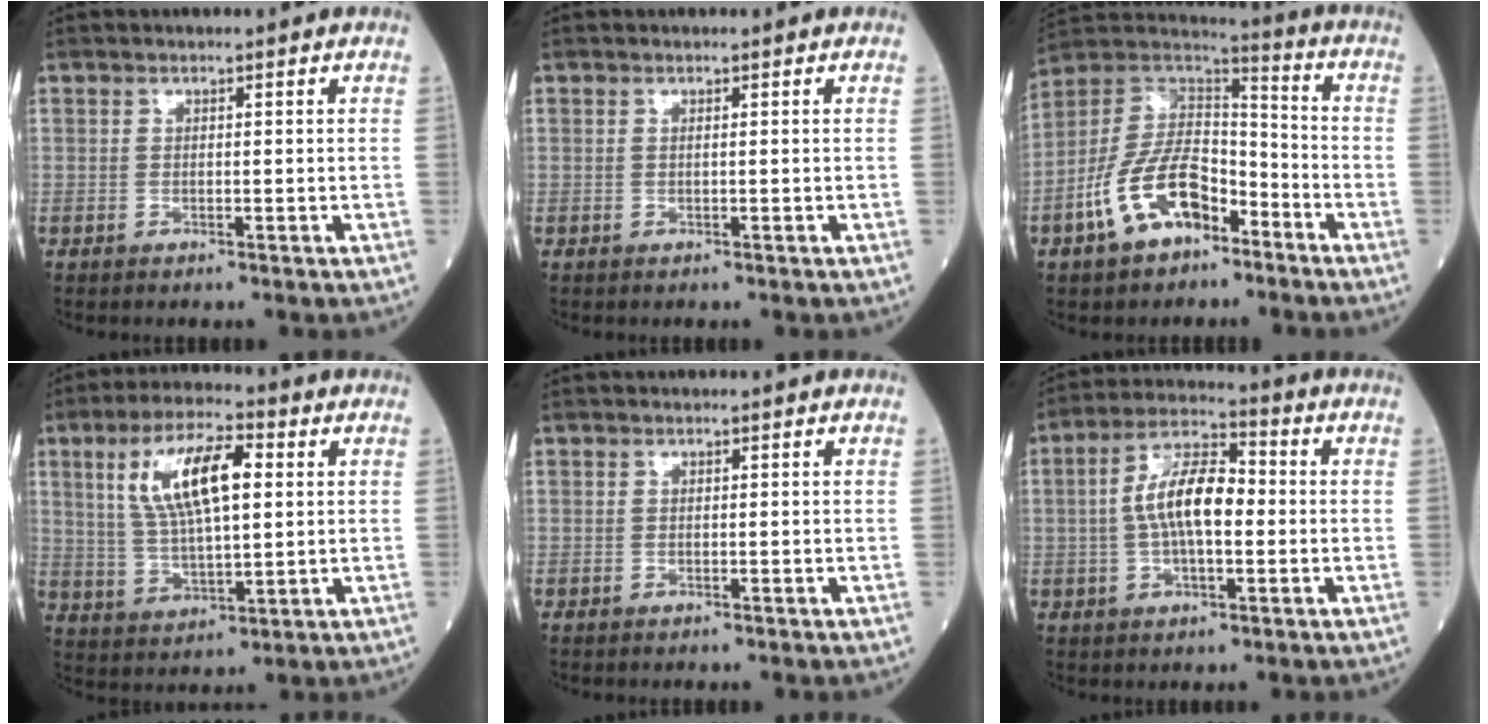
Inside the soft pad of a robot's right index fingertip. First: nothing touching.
{"total": 0.0}
{"total": 13.8, "force": [-6.9, 7.2, 9.4], "torque": [-0.199, 0.020, -0.126]}
{"total": 12.4, "force": [3.5, 3.6, 11.3], "torque": [-0.223, 0.016, 0.066]}
{"total": 0.0}
{"total": 10.0, "force": [-0.1, 3.6, 9.3], "torque": [-0.183, 0.020, -0.009]}